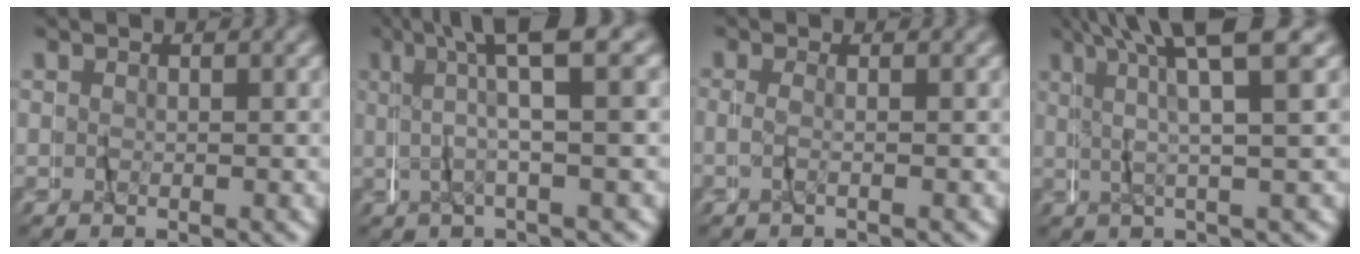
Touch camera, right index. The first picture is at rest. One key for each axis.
{"total": 5.1, "fx": 2.2, "fy": -0.5, "fz": 4.6, "tx": -0.079, "ty": 0.024, "tz": 0.030}
{"total": 1.5, "fx": -0.9, "fy": -1.1, "fz": 0.3, "tx": -0.009, "ty": 0.001, "tz": -0.018}
{"total": 6.4, "fx": 3.5, "fy": -0.1, "fz": 5.4, "tx": -0.105, "ty": 0.020, "tz": 0.048}